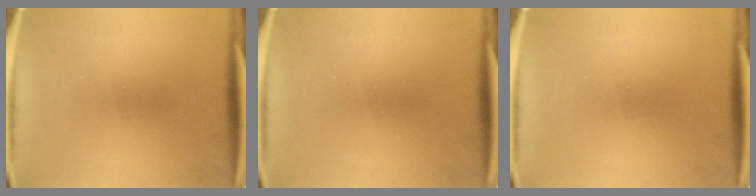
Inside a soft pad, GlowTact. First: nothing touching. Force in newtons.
{"total": 0.0}
{"total": 0.0}